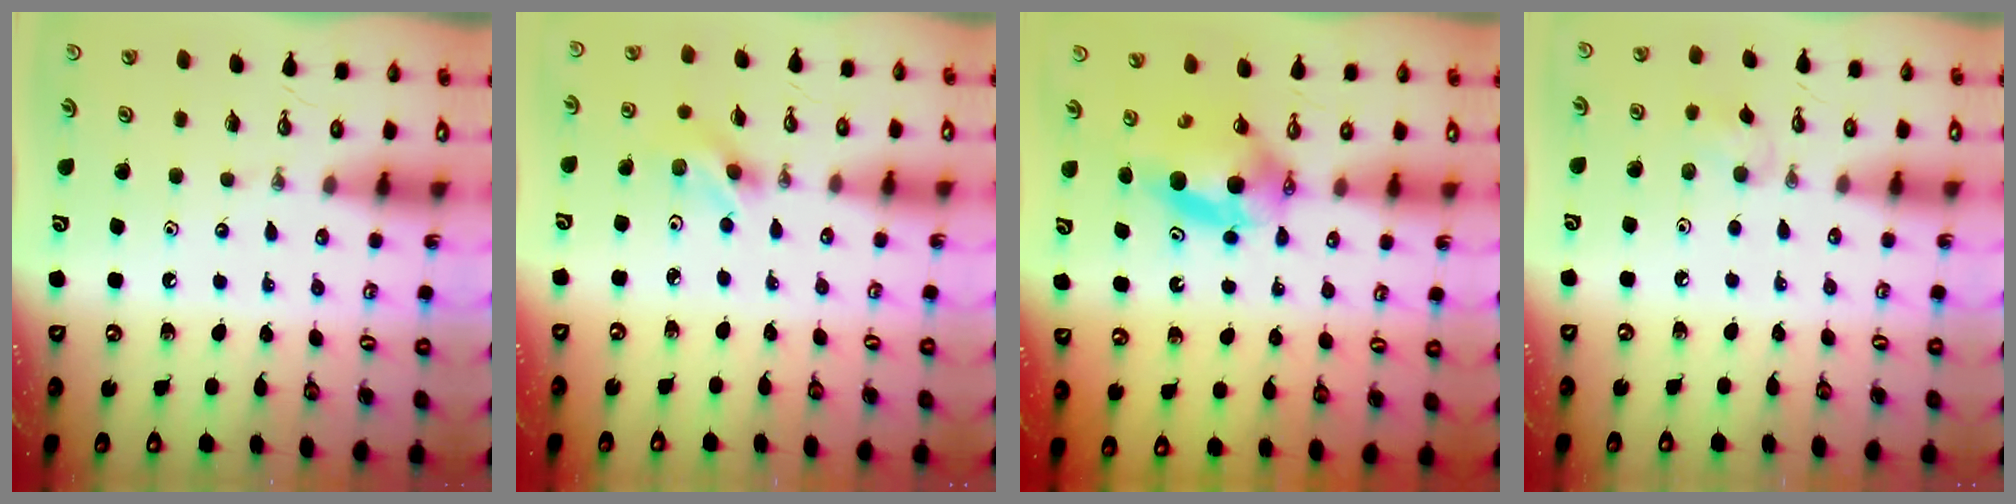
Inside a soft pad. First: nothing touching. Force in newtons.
{"total": 3.0, "press": 3.0, "slide": 0.4}
{"total": 6.8, "press": 5.7, "slide": 3.6}
{"total": 5.5, "press": 5.4, "slide": 1.1}